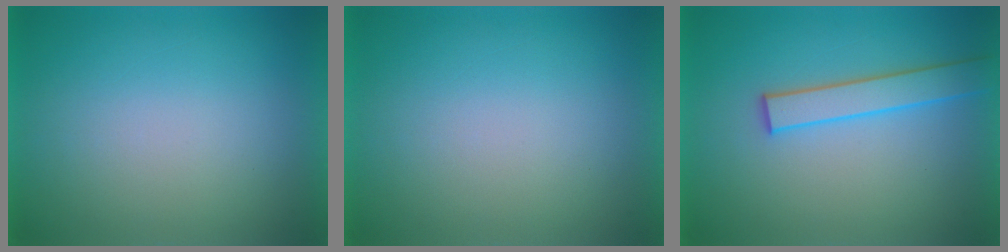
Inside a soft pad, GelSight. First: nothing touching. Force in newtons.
{"total": 0.0}
{"total": 2.7}